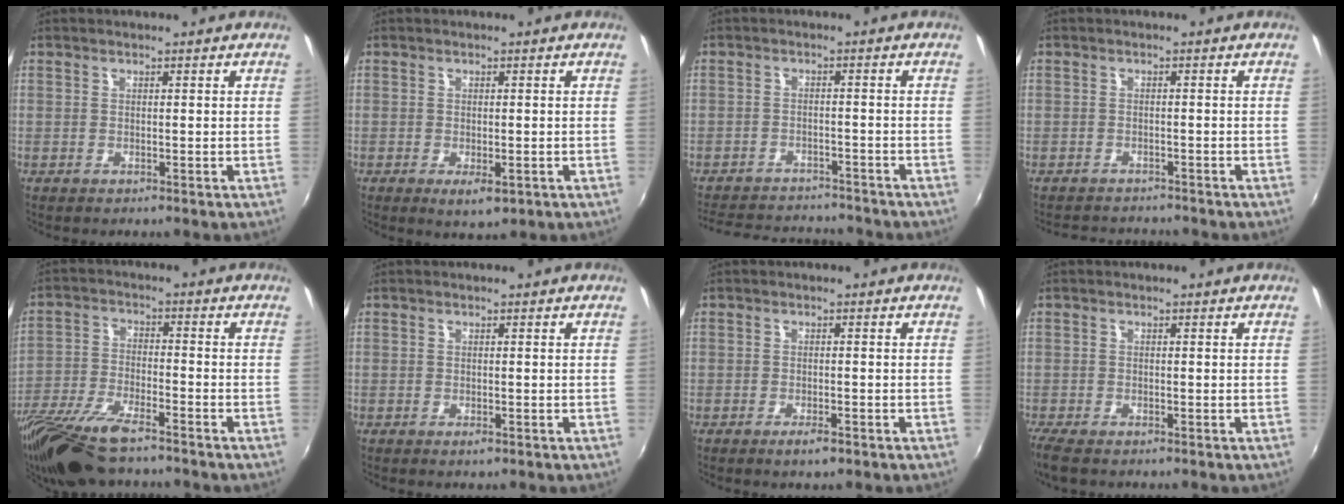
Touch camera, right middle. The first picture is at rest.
{"total": 3.2, "force": [-1.2, 1.3, 2.6], "torque": [-0.046, -0.011, -0.013]}
{"total": 12.7, "force": [-11.4, 4.1, 3.9], "torque": [-0.104, 0.022, -0.161]}
{"total": 4.7, "force": [-4.5, 1.2, 0.7], "torque": [-0.027, 0.002, -0.070]}
{"total": 15.4, "force": [-12.2, 3.7, 8.6], "torque": [-0.190, -0.040, -0.229]}
{"total": 0.7, "force": [-0.4, 0.2, 0.5], "torque": [-0.009, -0.001, -0.005]}
{"total": 2.3, "force": [-1.5, 0.5, 1.7], "torque": [-0.036, -0.003, -0.027]}
{"total": 4.0, "force": [-3.1, 1.0, 2.3], "torque": [-0.058, -0.017, -0.060]}